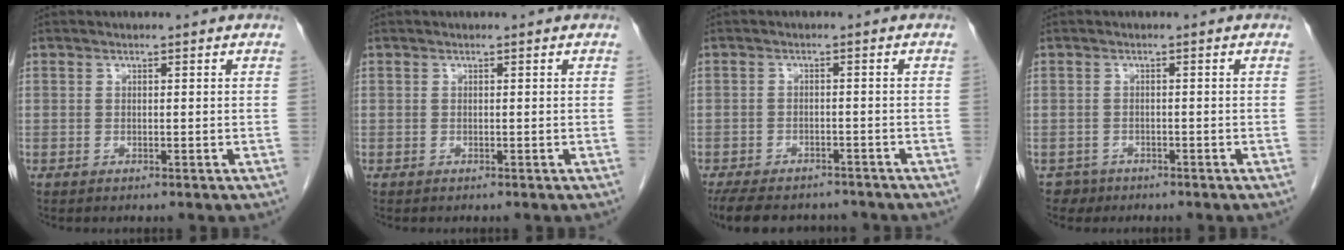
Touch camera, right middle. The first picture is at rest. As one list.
[{"total": 0.0}, {"total": 12.5, "force": [-10.5, 4.8, 4.7], "torque": [-0.103, -0.003, -0.141]}, {"total": 1.8, "force": [-1.3, 1.2, -0.4], "torque": [0.002, 0.006, -0.020]}]